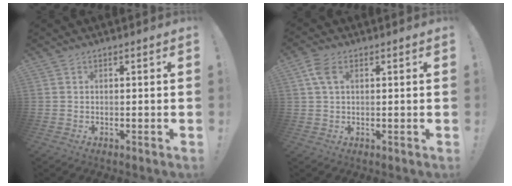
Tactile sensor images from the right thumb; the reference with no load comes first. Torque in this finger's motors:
{"motor_torque": [0.15, 0.15, 0.13, -0.06, 0.00]}